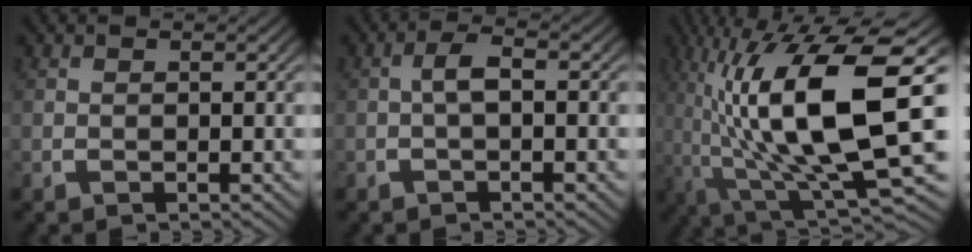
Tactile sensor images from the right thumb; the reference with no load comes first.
{"total": 2.3, "force": [-0.1, 0.9, 2.1], "torque": [-0.045, 0.005, -0.003]}
{"total": 16.7, "force": [-1.1, 7.0, 15.1], "torque": [-0.291, -0.036, 0.010]}